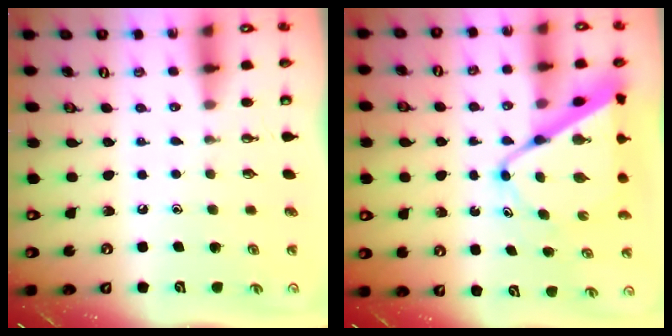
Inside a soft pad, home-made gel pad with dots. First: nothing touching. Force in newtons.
{"total": 12.2, "press": 12.1, "slide": 1.2}